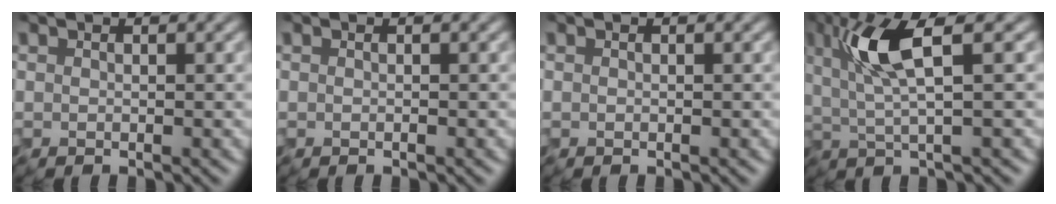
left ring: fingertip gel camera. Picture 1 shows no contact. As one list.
[{"total": 0.0}, {"total": 0.0}, {"total": 4.7, "force": [0.8, 0.7, 4.6], "torque": [-0.105, -0.001, 0.027]}]